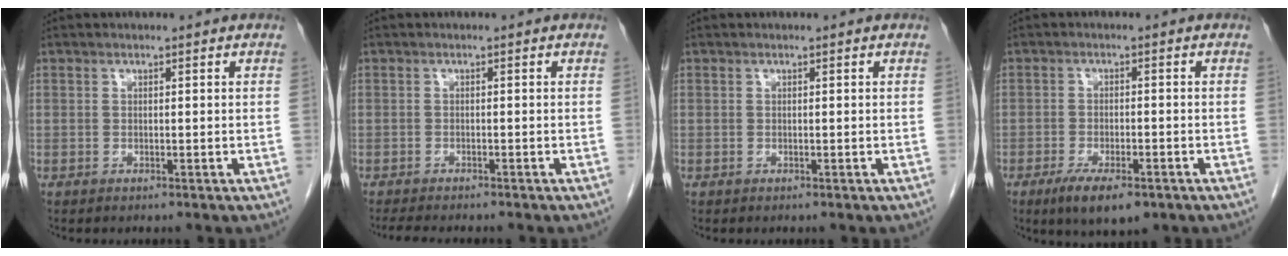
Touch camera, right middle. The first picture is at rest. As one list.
[{"total": 5.6, "force": [-4.9, 1.0, 2.6], "torque": [-0.037, -0.010, -0.070]}, {"total": 0.0}, {"total": 6.8, "force": [-4.3, 2.2, 4.8], "torque": [-0.081, -0.012, -0.064]}]